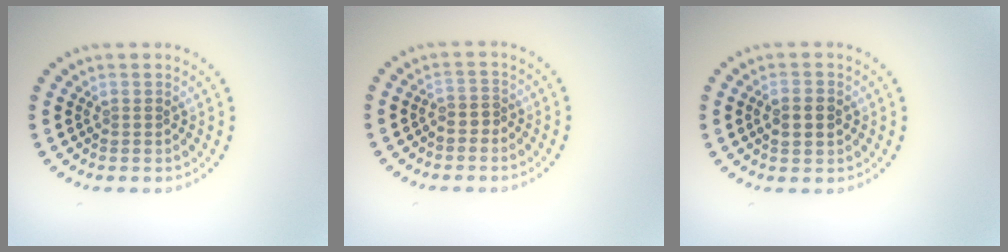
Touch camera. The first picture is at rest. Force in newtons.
{"total": 0.9, "press": 0.7, "slide": 0.7}
{"total": 2.4, "press": 2.4, "slide": 0.0}